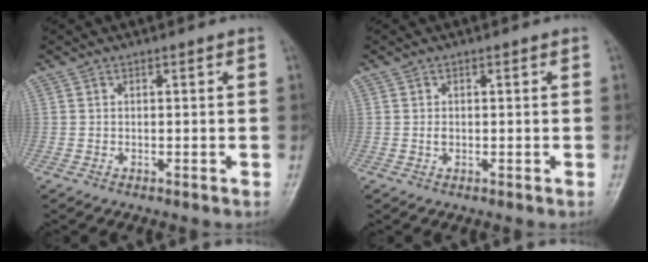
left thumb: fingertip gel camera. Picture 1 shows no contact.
{"total": 0.9, "force": [0.0, 0.7, 0.6], "torque": [-0.010, 0.000, 0.001]}